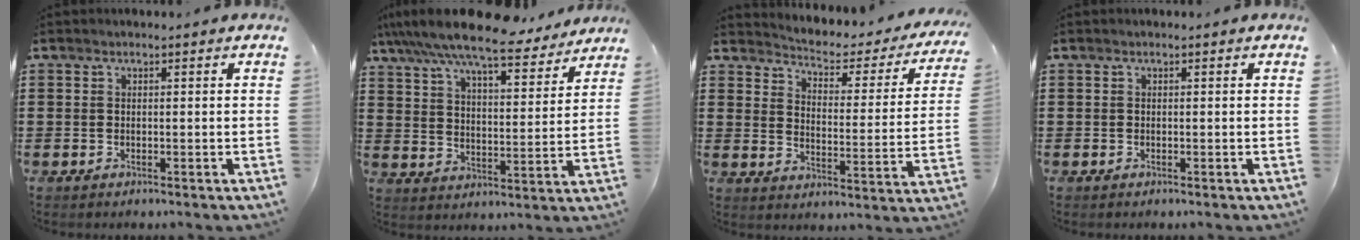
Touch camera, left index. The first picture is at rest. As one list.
[{"total": 9.9, "force": [8.7, 0.9, 4.6], "torque": [-0.122, -0.043, 0.150]}, {"total": 2.6, "force": [2.4, 0.7, 0.8], "torque": [-0.034, -0.027, 0.030]}, {"total": 0.0}]